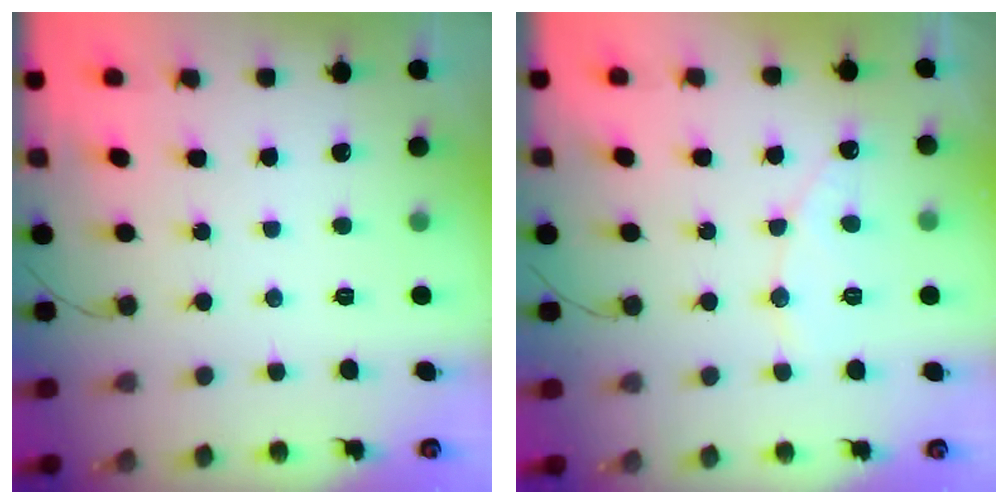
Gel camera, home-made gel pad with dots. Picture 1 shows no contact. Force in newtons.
{"total": 5.6, "press": 5.6, "slide": 0.5}